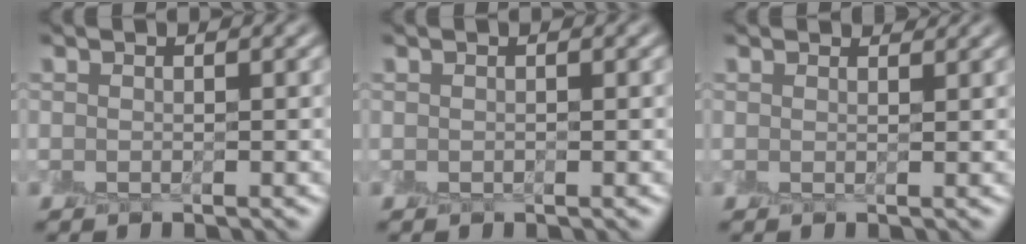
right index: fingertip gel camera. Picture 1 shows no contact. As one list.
[{"total": 0.0}, {"total": 1.2, "force": [1.1, 0.1, 0.5], "torque": [-0.008, -0.002, 0.005]}]